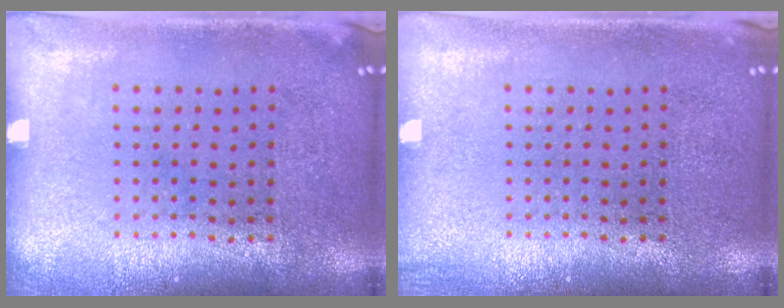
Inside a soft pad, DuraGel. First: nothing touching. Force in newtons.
{"total": 0.7, "press": 0.7, "slide": 0.0}